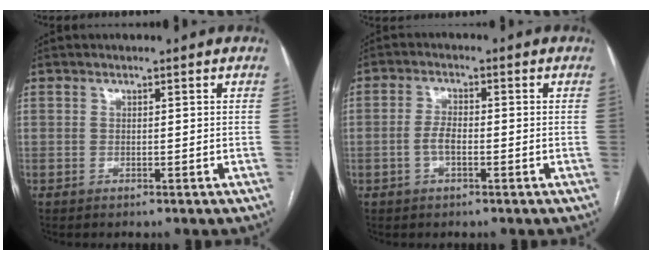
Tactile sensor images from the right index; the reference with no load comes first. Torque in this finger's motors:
{"motor_torque": [-0.05, -0.18, 0.04, 0.02]}